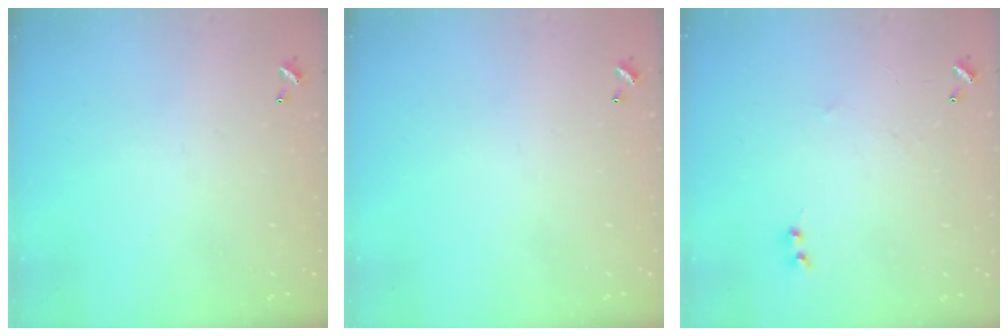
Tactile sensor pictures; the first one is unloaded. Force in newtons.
{"total": 0.0}
{"total": 1.1, "press": 0.9, "slide": 0.6}